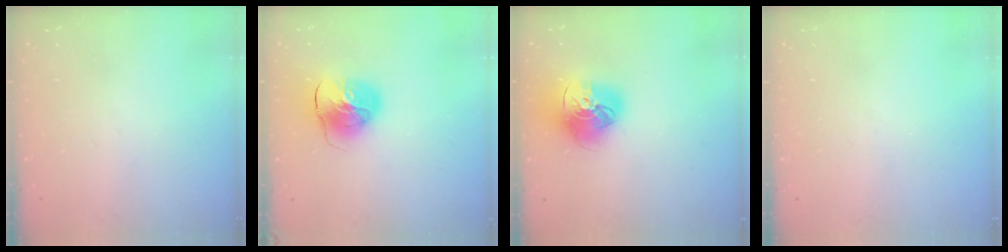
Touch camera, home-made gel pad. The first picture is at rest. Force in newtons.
{"total": 11.2, "press": 11.1, "slide": 1.5}
{"total": 17.7, "press": 17.6, "slide": 1.8}
{"total": 0.0}